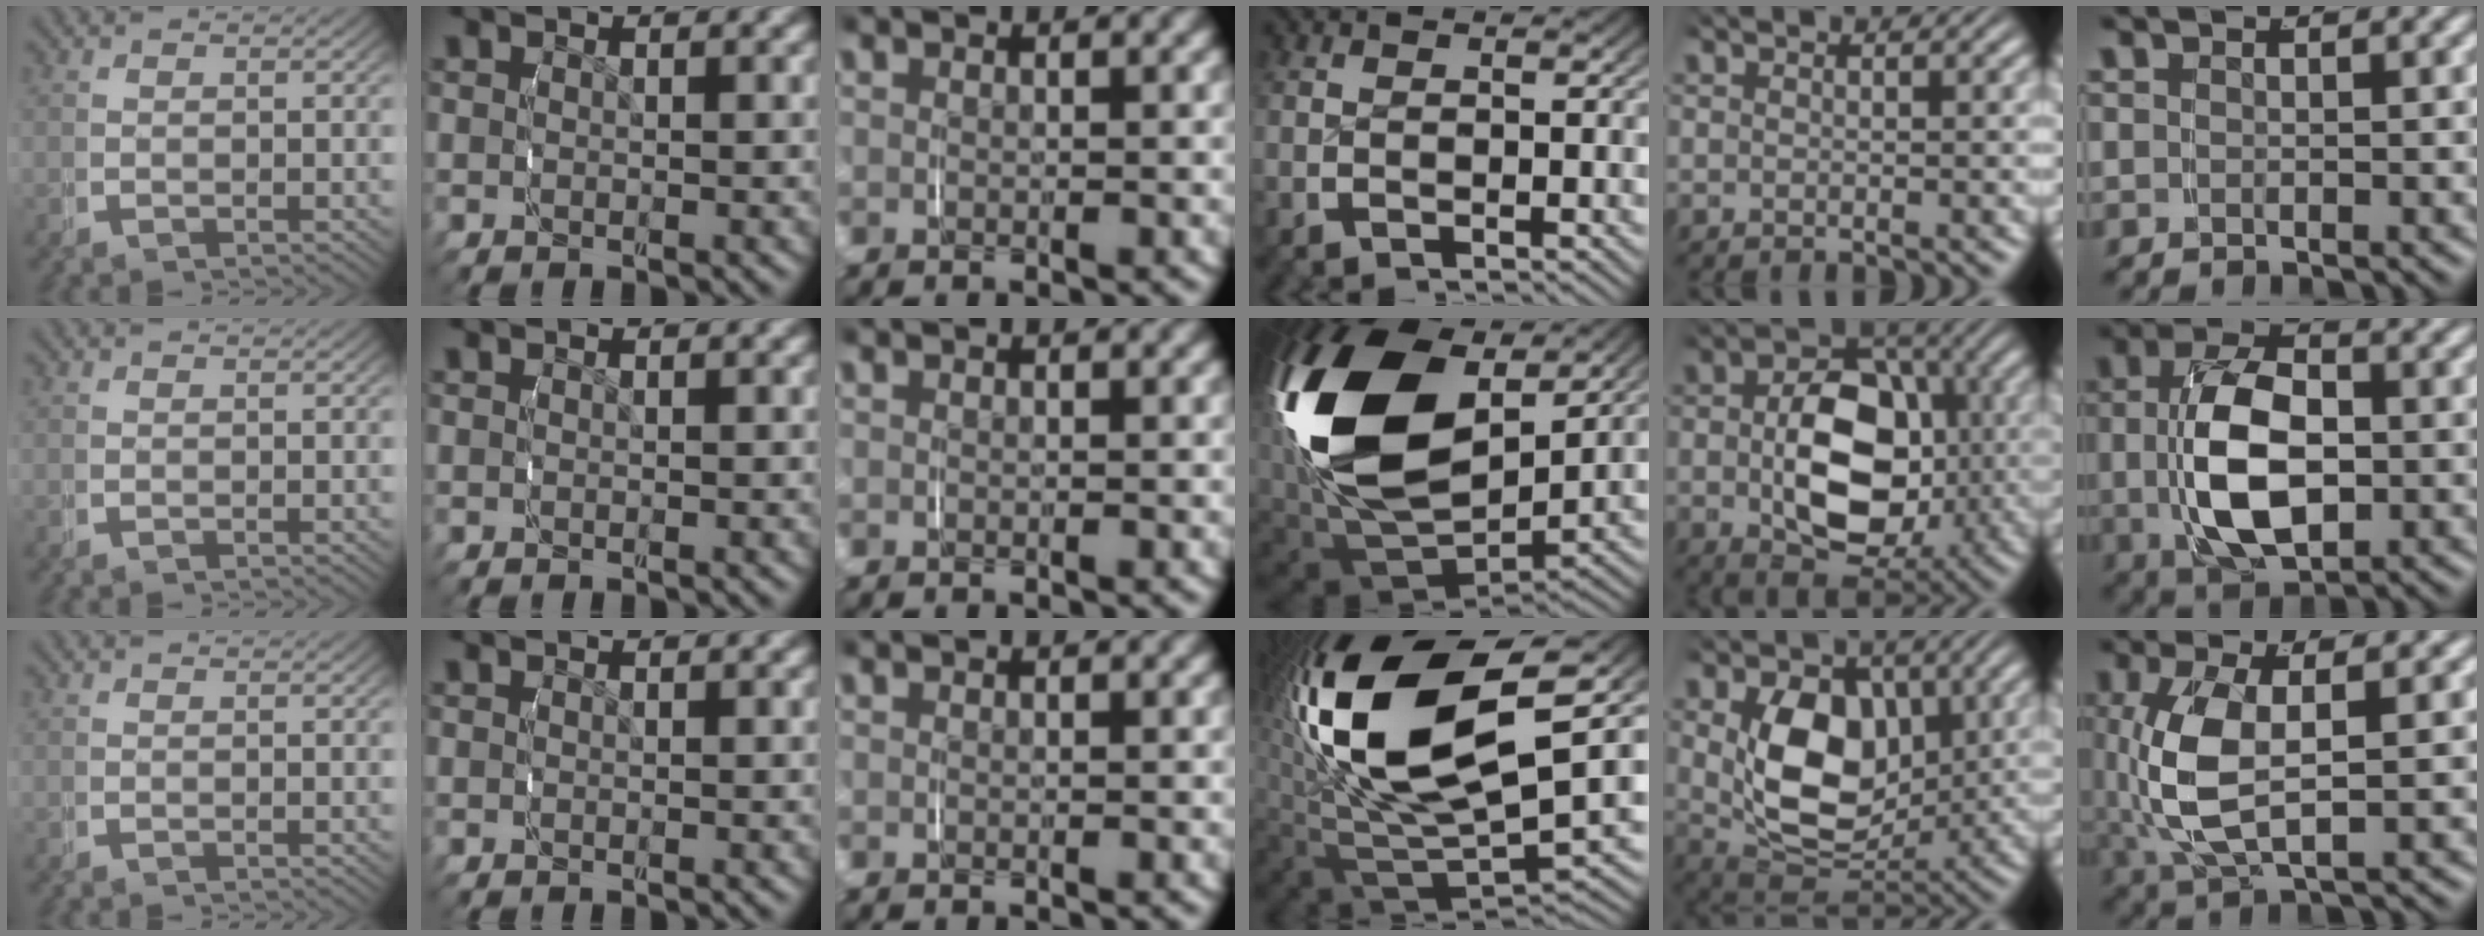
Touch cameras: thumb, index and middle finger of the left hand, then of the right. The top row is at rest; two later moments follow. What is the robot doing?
{"motion": "grasp_and_lifting", "object": "knife"}